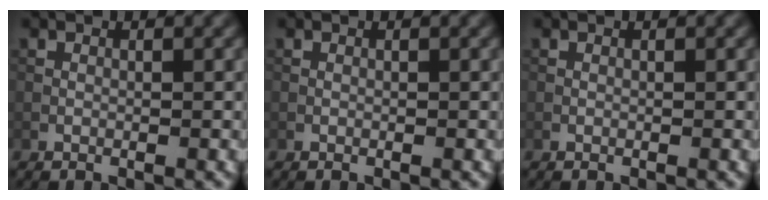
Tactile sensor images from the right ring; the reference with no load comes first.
{"total": 0.0}
{"total": 0.0}